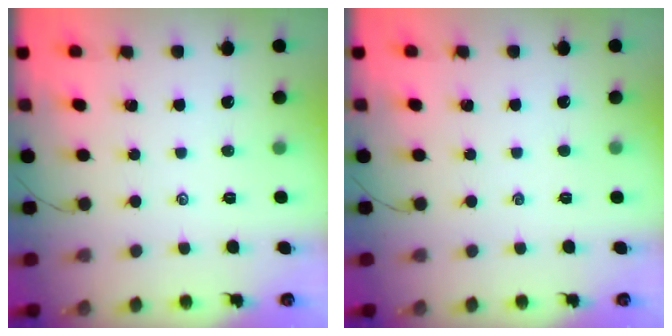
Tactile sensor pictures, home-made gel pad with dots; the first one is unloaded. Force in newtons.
{"total": 0.0}